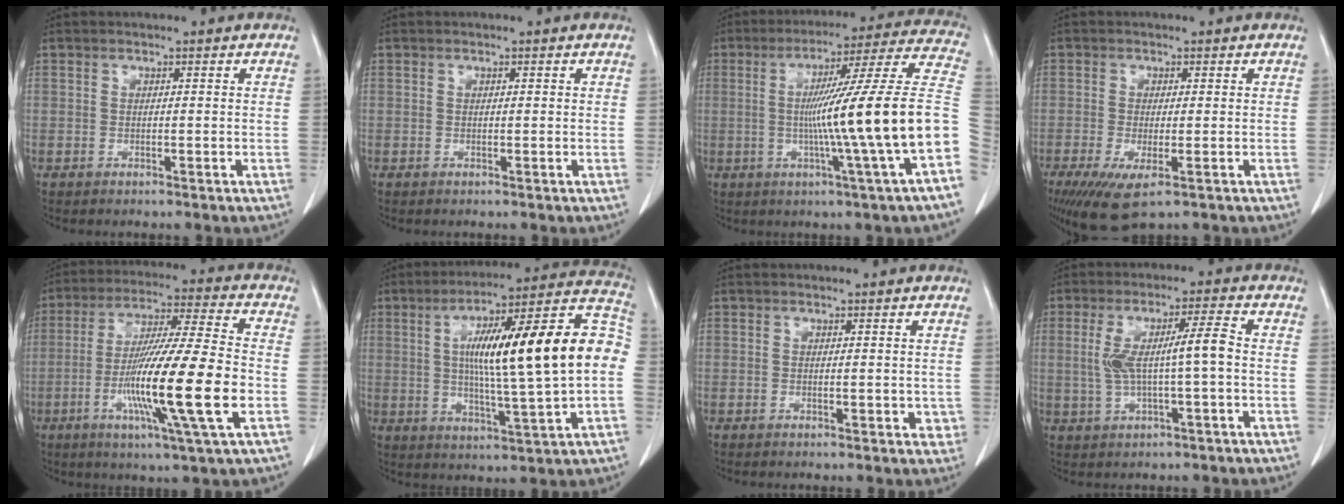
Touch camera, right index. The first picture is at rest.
{"total": 0.0}
{"total": 21.1, "force": [-3.2, -2.3, 20.7], "torque": [-0.251, 0.012, -0.062]}
{"total": 6.4, "force": [-3.2, 1.6, 5.3], "torque": [-0.092, -0.019, -0.050]}
{"total": 18.0, "force": [-4.4, -0.5, 17.5], "torque": [-0.322, -0.016, -0.082]}
{"total": 23.2, "force": [1.5, 1.9, 23.0], "torque": [-0.320, 0.037, 0.015]}
{"total": 2.1, "force": [-0.1, 1.1, 1.8], "torque": [-0.016, -0.002, 0.003]}
{"total": 7.7, "force": [0.1, 0.6, 7.7], "torque": [-0.151, 0.019, 0.005]}